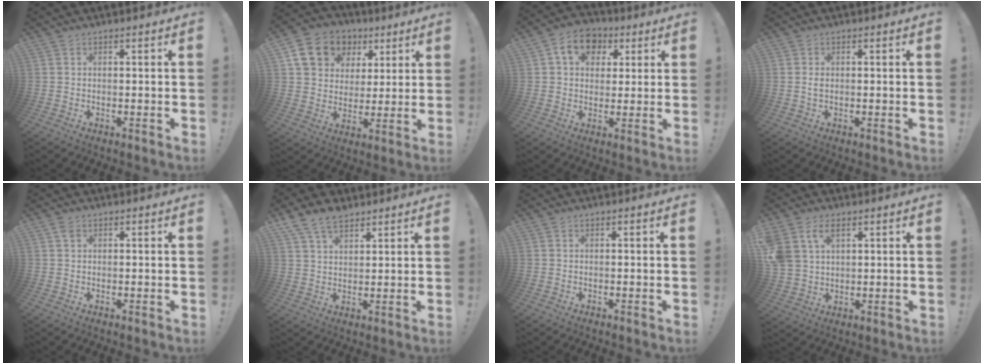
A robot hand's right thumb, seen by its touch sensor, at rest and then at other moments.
{"total": 14.1, "force": [6.5, 11.1, 5.6], "torque": [-0.080, -0.029, 0.132]}
{"total": 10.8, "force": [4.1, 8.3, 5.5], "torque": [-0.082, -0.004, 0.078]}
{"total": 1.1, "force": [0.0, 0.6, 0.9], "torque": [-0.013, 0.001, -0.002]}
{"total": 1.4, "force": [0.8, 0.8, 0.8], "torque": [-0.012, 0.000, 0.014]}
{"total": 8.4, "force": [5.8, 4.6, 4.1], "torque": [-0.073, -0.020, 0.112]}
{"total": 0.0}
{"total": 8.5, "force": [4.4, 5.6, 4.6], "torque": [-0.098, -0.016, 0.088]}